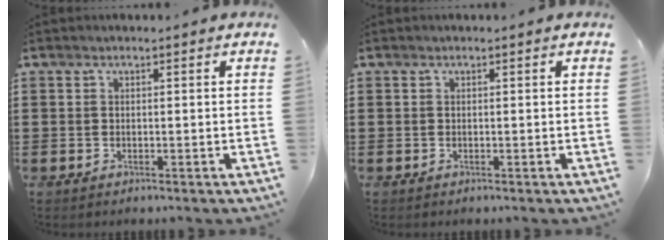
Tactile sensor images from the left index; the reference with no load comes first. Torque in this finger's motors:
{"motor_torque": [0.00, 0.00, 0.00, 0.00]}